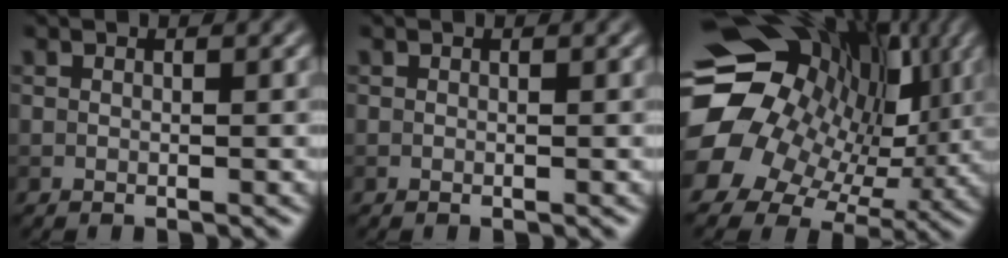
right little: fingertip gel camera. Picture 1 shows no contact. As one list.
[{"total": 0.0}, {"total": 17.8, "force": [2.9, 14.6, 9.7], "torque": [-0.197, 0.006, 0.054]}]